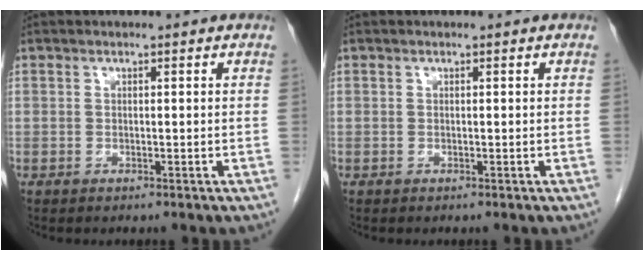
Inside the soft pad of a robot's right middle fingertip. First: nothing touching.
{"total": 0.0}